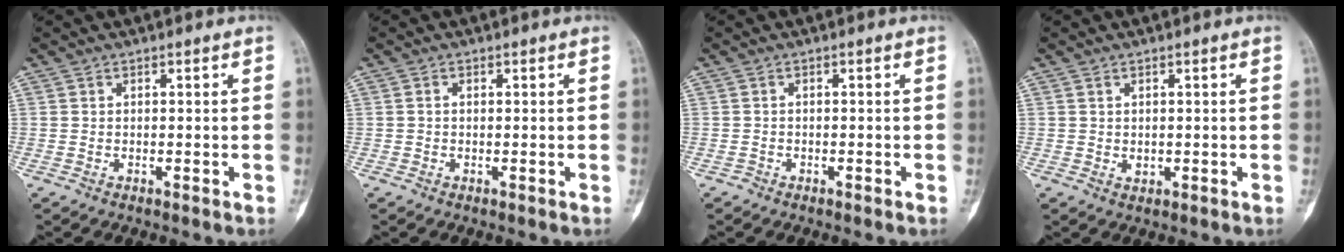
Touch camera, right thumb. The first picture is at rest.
{"total": 0.5, "force": [0.0, 0.4, 0.3], "torque": [-0.007, 0.000, -0.001]}
{"total": 0.6, "force": [-0.4, 0.4, -0.1], "torque": [0.000, 0.002, -0.011]}
{"total": 1.4, "force": [0.2, 1.1, 0.9], "torque": [-0.014, -0.003, 0.009]}